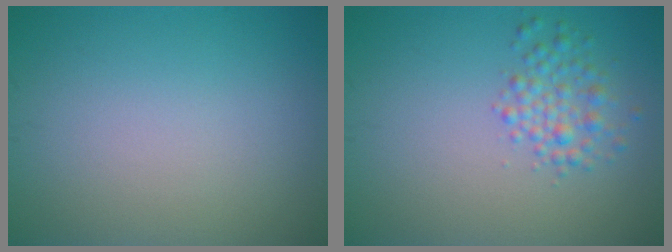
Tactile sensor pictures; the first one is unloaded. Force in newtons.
{"total": 2.5, "press": 2.5, "slide": 0.0}